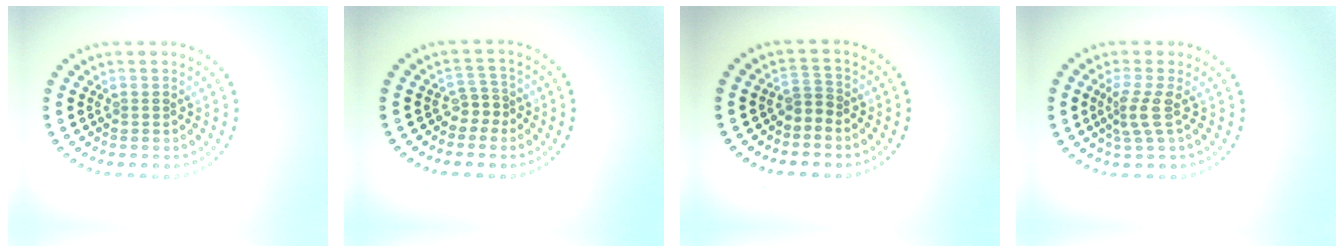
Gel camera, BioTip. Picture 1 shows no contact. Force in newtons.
{"total": 1.8, "press": 1.2, "slide": 1.3}
{"total": 1.4, "press": 0.9, "slide": 1.1}
{"total": 2.2, "press": 1.6, "slide": 1.5}